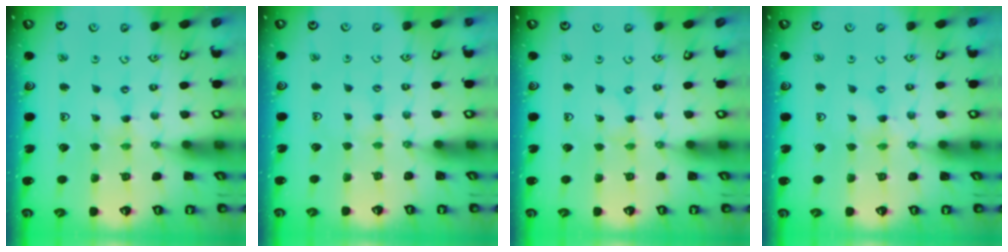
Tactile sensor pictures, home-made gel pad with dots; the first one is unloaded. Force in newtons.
{"total": 1.8, "press": 1.8, "slide": 0.3}
{"total": 0.0}
{"total": 0.7, "press": 0.6, "slide": 0.2}